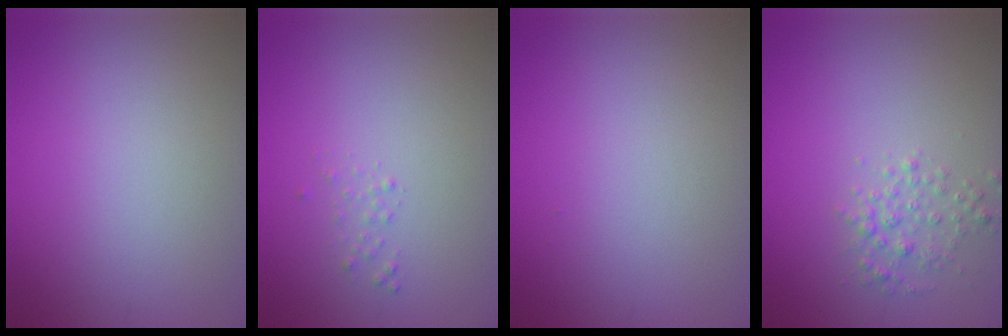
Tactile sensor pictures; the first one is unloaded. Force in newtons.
{"total": 0.6, "press": 0.6, "slide": 0.0}
{"total": 0.0}
{"total": 1.9, "press": 1.9, "slide": 0.0}